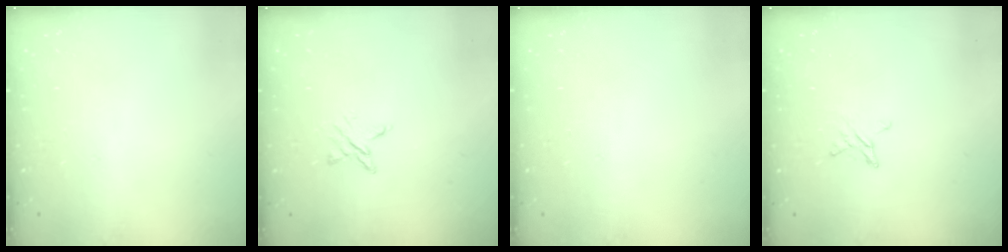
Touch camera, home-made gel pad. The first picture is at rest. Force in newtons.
{"total": 3.9, "press": 3.9, "slide": 0.4}
{"total": 0.0}
{"total": 2.9, "press": 2.9, "slide": 0.3}